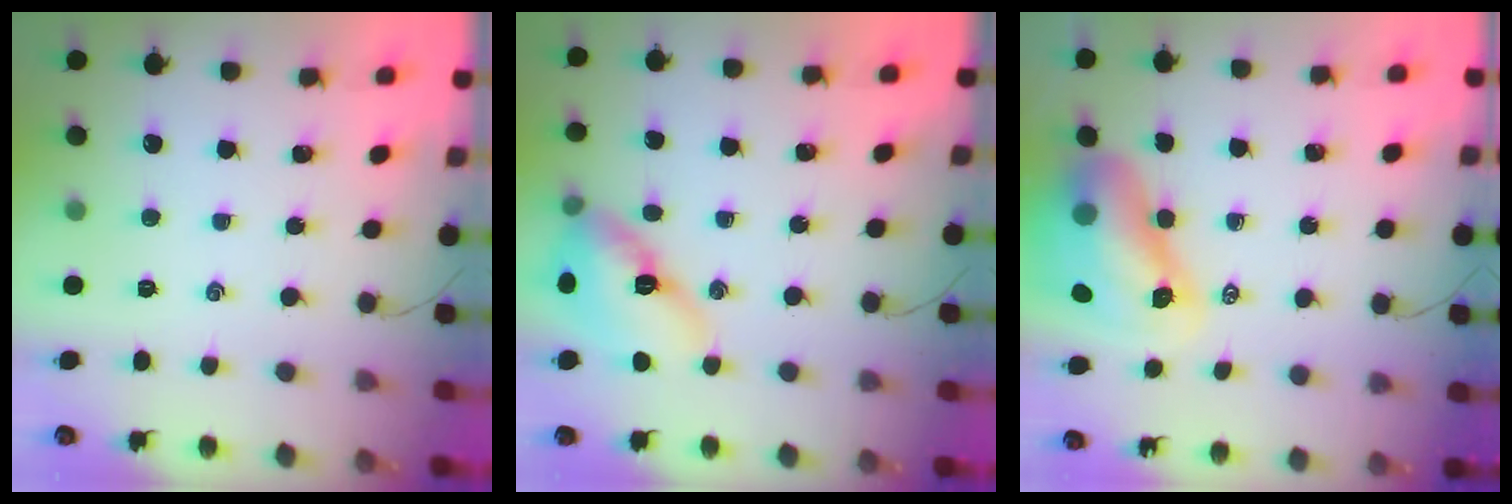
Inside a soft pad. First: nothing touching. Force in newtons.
{"total": 14.4, "press": 14.1, "slide": 3.1}
{"total": 14.2, "press": 13.7, "slide": 3.9}